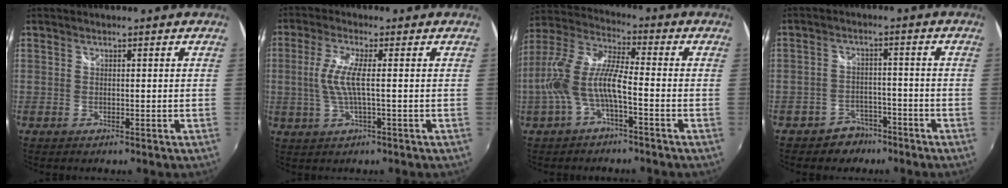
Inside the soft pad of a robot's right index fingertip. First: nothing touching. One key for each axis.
{"total": 6.1, "fx": -0.2, "fy": 0.7, "fz": 6.0, "tx": -0.127, "ty": 0.000, "tz": 0.000}
{"total": 11.5, "fx": -3.6, "fy": 2.9, "fz": 10.5, "tx": -0.228, "ty": 0.004, "tz": -0.069}
{"total": 5.9, "fx": -4.3, "fy": 4.1, "fz": 0.6, "tx": -0.024, "ty": 0.024, "tz": -0.063}